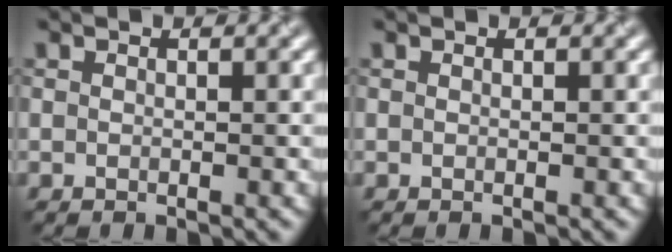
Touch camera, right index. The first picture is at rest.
{"total": 0.0}